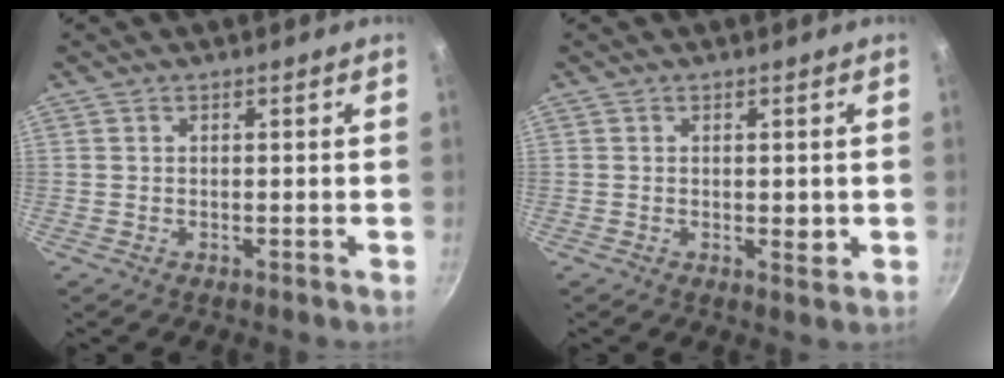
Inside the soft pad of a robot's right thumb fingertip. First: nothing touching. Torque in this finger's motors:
{"motor_torque": [1.17, 0.20, 0.64, -0.40, 0.01]}